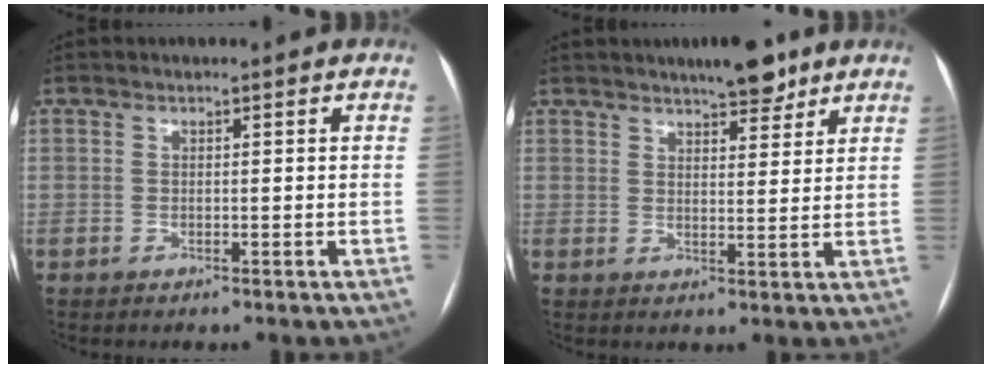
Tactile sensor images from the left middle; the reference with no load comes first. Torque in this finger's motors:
{"motor_torque": [0.14, -0.14, 0.04, 0.01]}